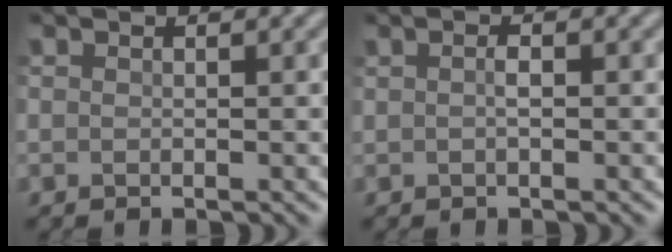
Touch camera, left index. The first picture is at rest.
{"total": 0.9, "force": [-0.1, 0.3, 0.8], "torque": [-0.021, 0.002, -0.003]}